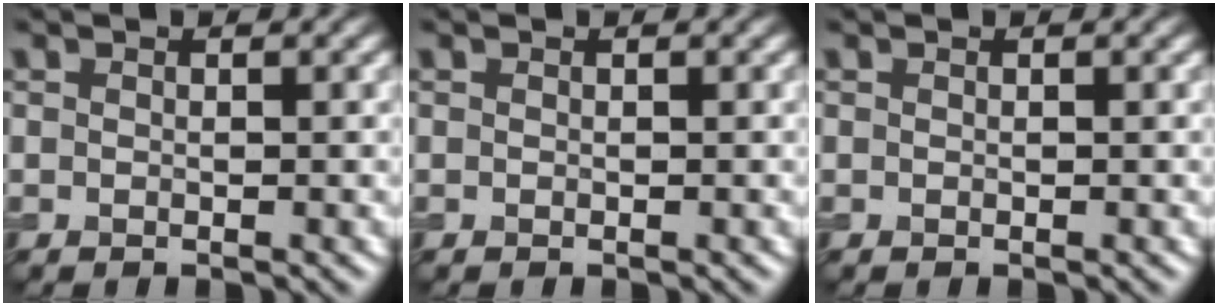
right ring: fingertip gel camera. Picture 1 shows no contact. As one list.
[{"total": 0.0}, {"total": 0.0}]